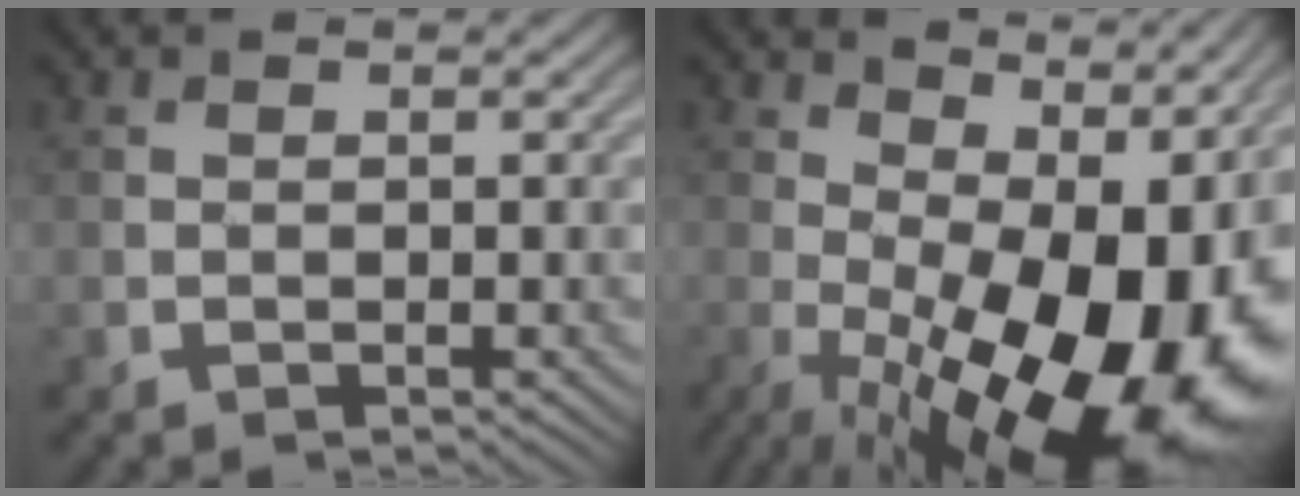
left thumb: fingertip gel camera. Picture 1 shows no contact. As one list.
[{"total": 18.5, "force": [-1.1, 9.1, 16.0], "torque": [-0.206, -0.019, 0.009]}]